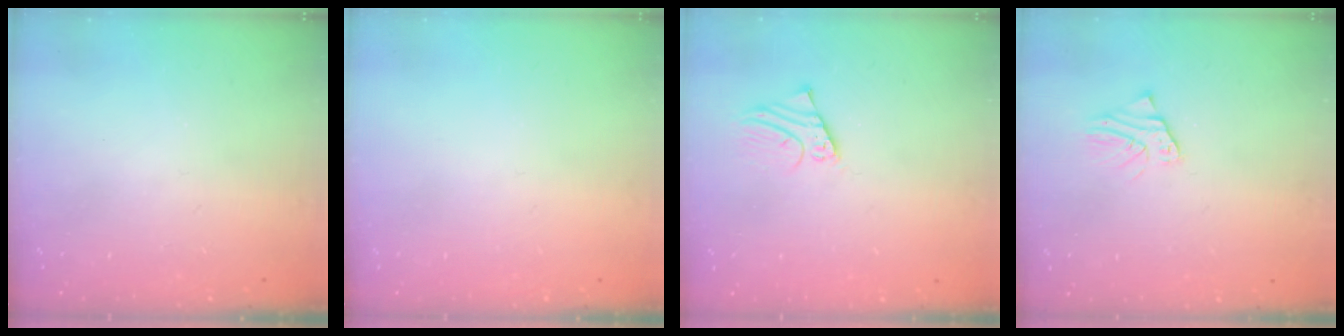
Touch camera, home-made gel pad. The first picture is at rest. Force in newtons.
{"total": 0.0}
{"total": 1.7, "press": 1.7, "slide": 0.1}
{"total": 2.6, "press": 2.6, "slide": 0.1}